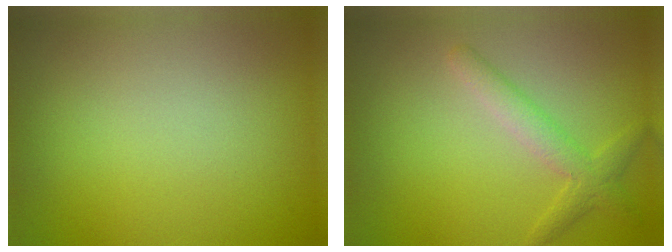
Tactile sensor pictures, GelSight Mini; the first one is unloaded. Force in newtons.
{"total": 2.5, "press": 2.5, "slide": 0.2}